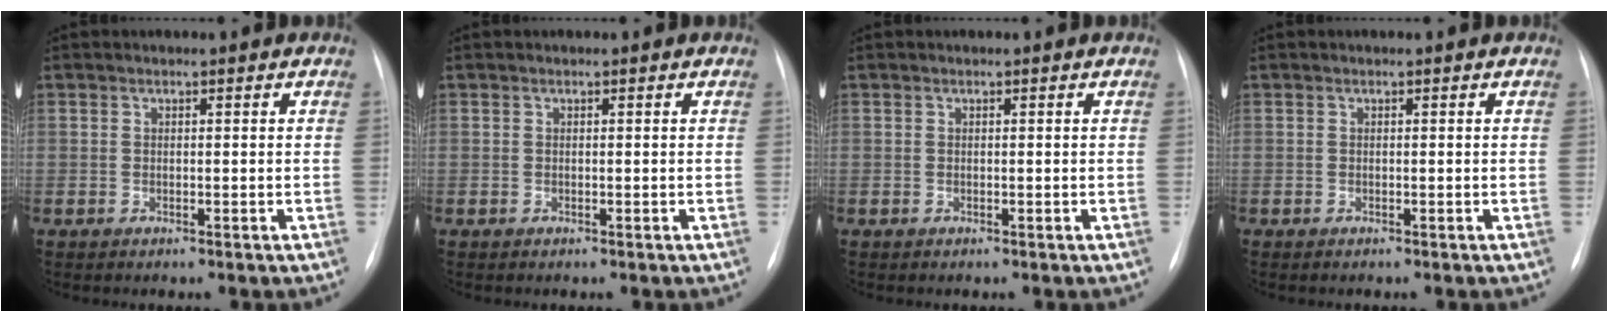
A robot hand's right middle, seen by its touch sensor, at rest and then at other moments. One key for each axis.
{"total": 0.0}
{"total": 0.0}
{"total": 0.0}